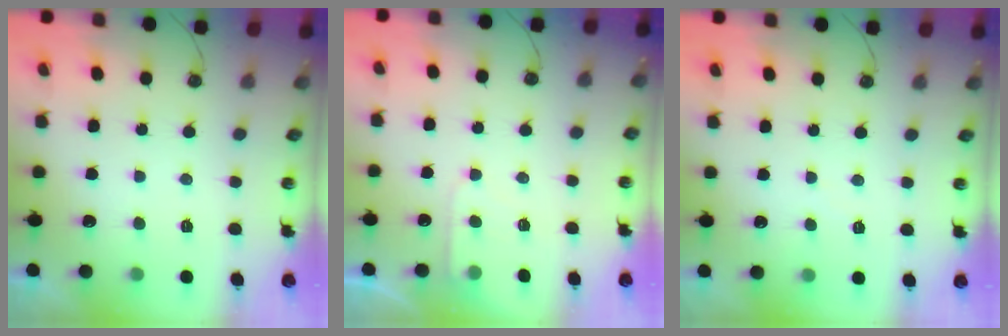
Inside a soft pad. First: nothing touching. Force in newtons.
{"total": 5.1, "press": 5.1, "slide": 0.6}
{"total": 2.6, "press": 2.6, "slide": 0.4}